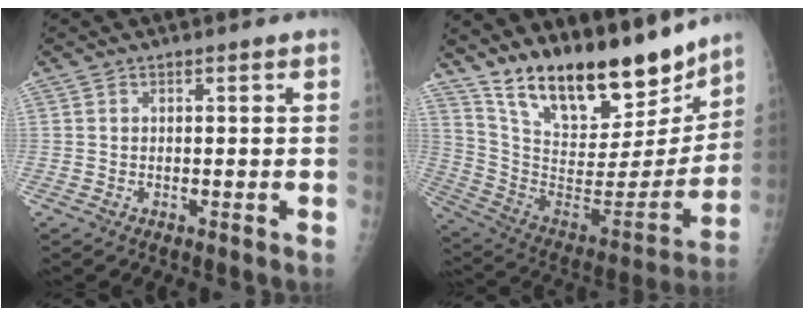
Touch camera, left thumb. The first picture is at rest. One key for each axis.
{"total": 25.5, "fx": 19.5, "fy": 9.1, "fz": 13.6, "tx": -0.191, "ty": -0.092, "tz": 0.330}